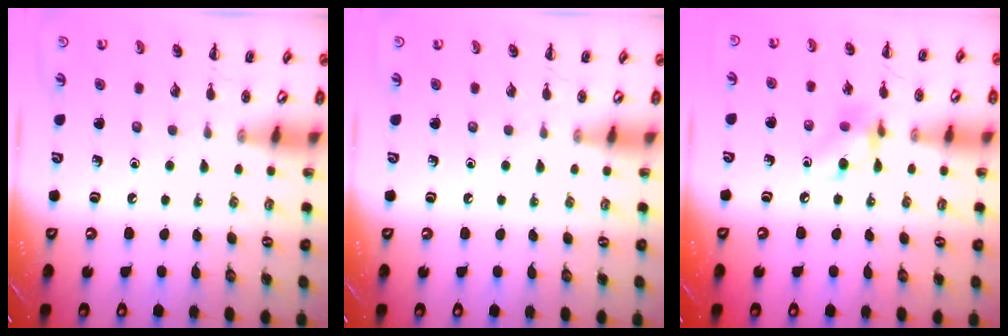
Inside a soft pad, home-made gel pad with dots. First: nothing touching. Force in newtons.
{"total": 0.0}
{"total": 9.1, "press": 9.0, "slide": 1.3}